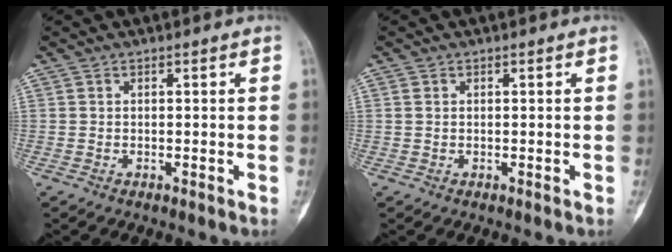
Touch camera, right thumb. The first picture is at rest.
{"total": 0.7, "force": [0.1, 0.6, 0.4], "torque": [-0.008, 0.000, 0.003]}